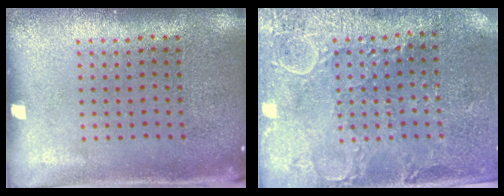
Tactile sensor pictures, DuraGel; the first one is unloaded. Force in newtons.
{"total": 2.8, "press": 2.7, "slide": 0.7}